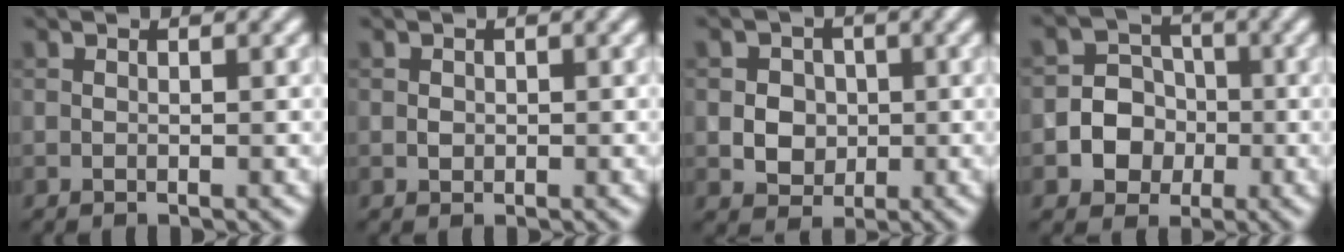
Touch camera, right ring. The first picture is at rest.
{"total": 0.7, "force": [0.0, 0.6, 0.3], "torque": [-0.003, -0.002, -0.001]}
{"total": 3.8, "force": [0.1, 3.3, 1.8], "torque": [-0.014, 0.009, -0.009]}
{"total": 5.5, "force": [-1.3, 5.1, 1.5], "torque": [-0.005, 0.021, -0.042]}